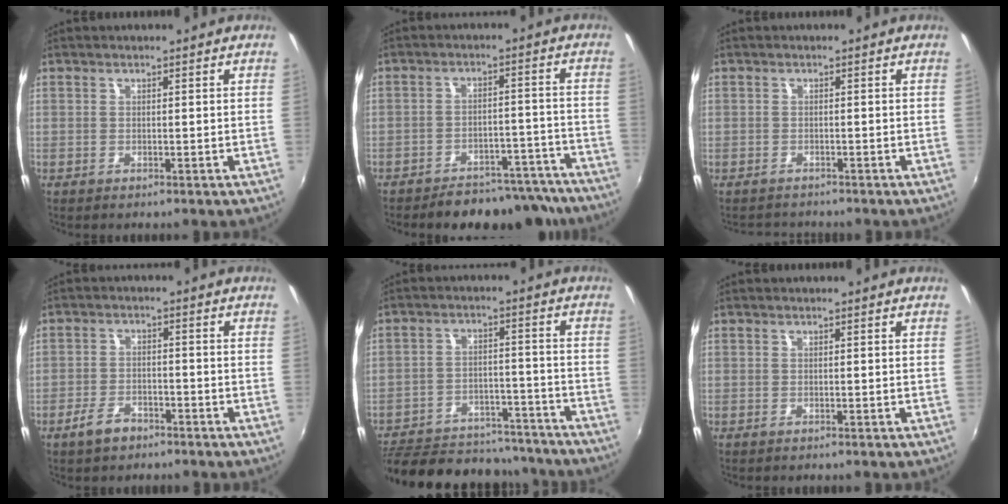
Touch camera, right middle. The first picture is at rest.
{"total": 15.9, "force": [-14.2, 5.6, 4.6], "torque": [-0.082, 0.033, -0.164]}
{"total": 2.5, "force": [-1.9, 1.6, -0.2], "torque": [0.004, 0.013, -0.030]}
{"total": 4.8, "force": [-3.5, 2.3, 2.3], "torque": [-0.058, 0.003, -0.058]}
{"total": 20.9, "force": [-17.8, 8.6, 6.8], "torque": [-0.147, 0.036, -0.226]}
{"total": 0.0}